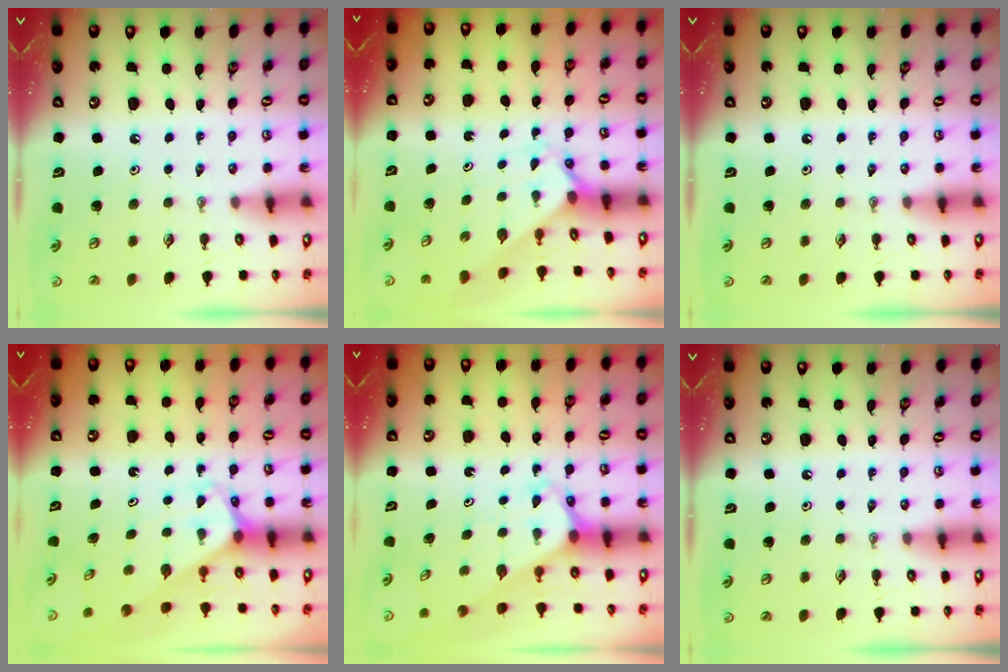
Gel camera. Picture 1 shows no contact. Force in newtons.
{"total": 2.0, "press": 2.0, "slide": 0.2}
{"total": 0.0}
{"total": 2.7, "press": 2.7, "slide": 0.2}
{"total": 2.7, "press": 2.7, "slide": 0.2}
{"total": 0.0}